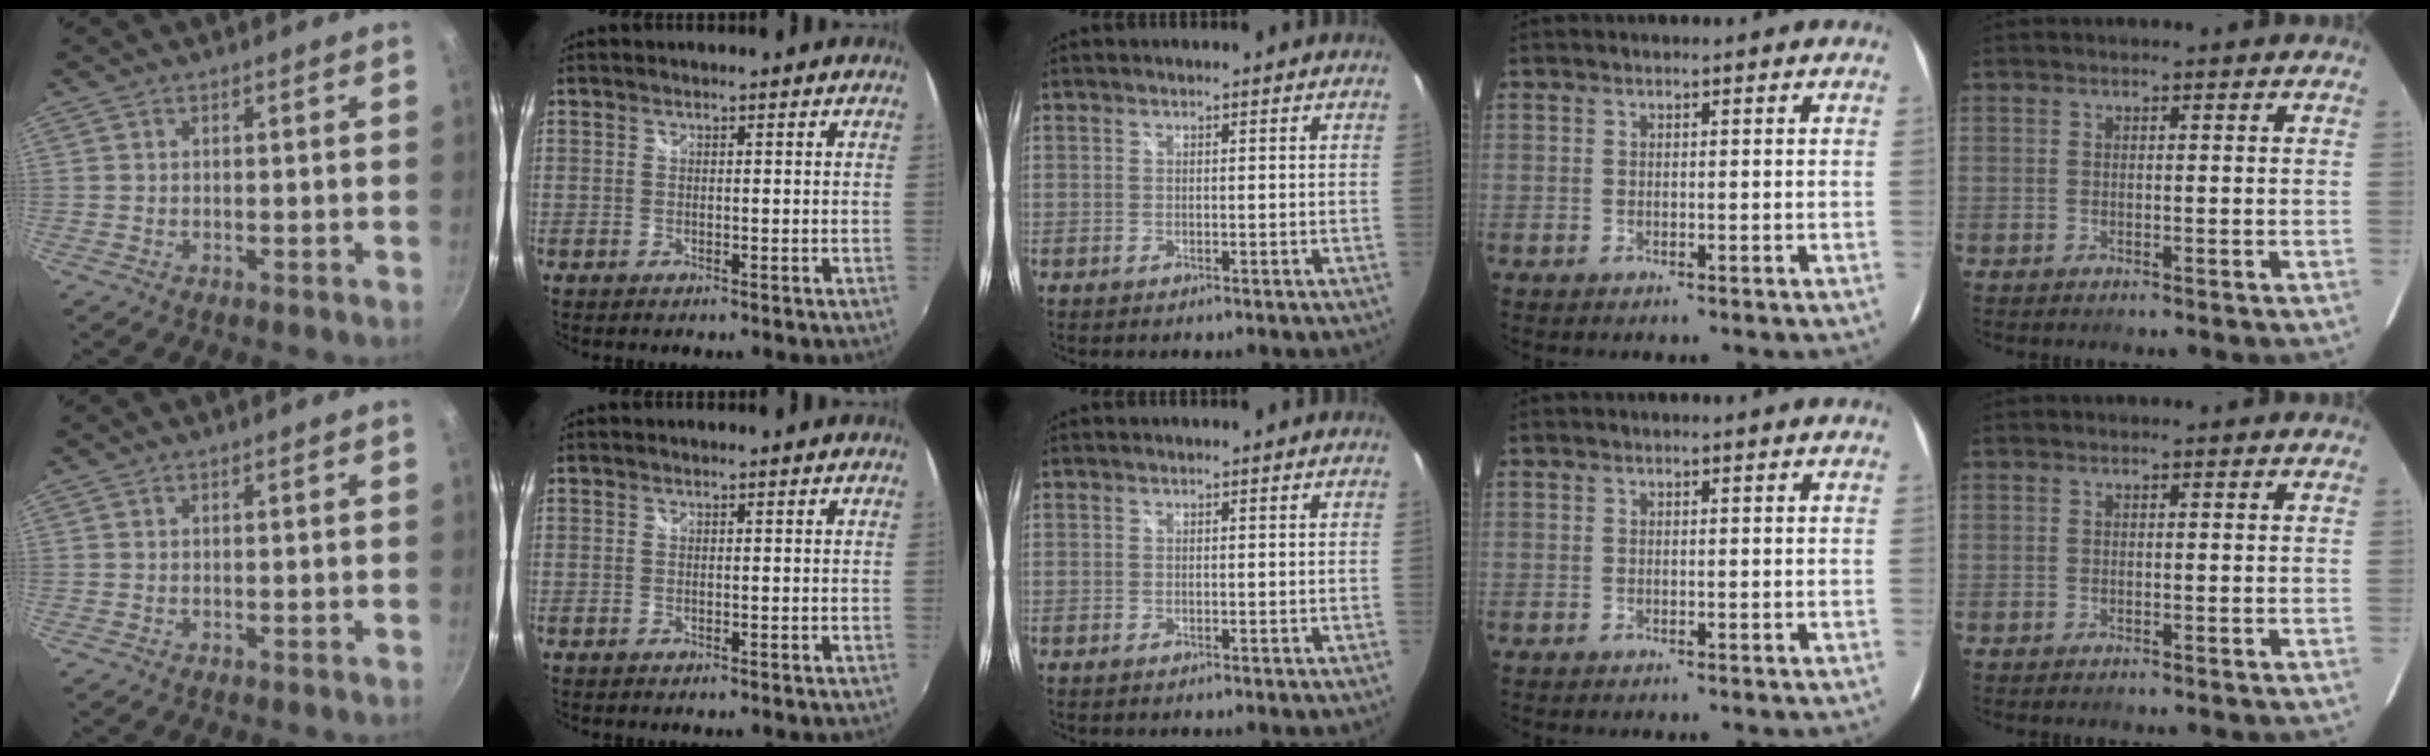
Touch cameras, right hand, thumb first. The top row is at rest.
{}